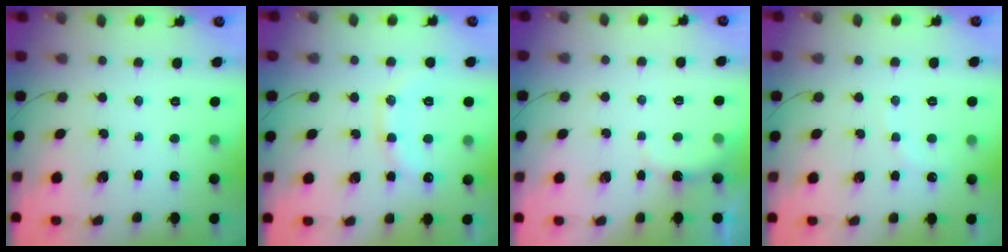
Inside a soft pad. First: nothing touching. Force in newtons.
{"total": 12.9, "press": 12.9, "slide": 1.0}
{"total": 3.0, "press": 2.9, "slide": 0.7}
{"total": 4.2, "press": 4.0, "slide": 1.1}